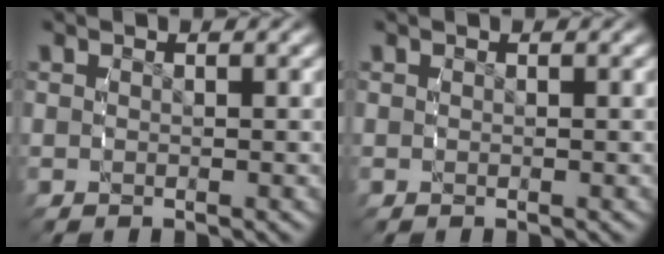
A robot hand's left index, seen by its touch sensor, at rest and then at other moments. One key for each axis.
{"total": 0.0}